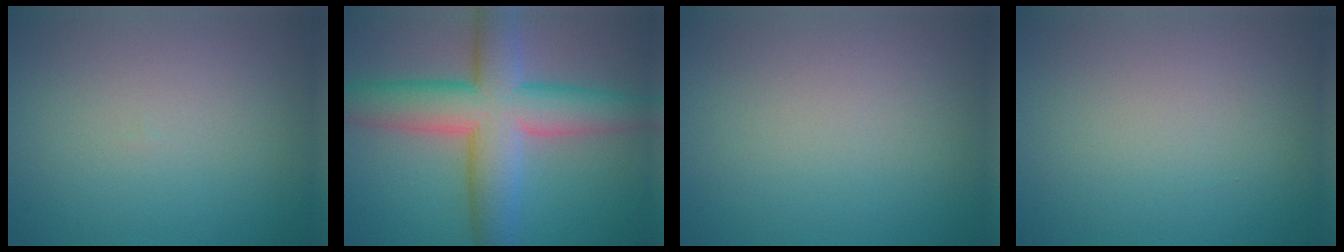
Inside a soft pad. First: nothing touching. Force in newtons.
{"total": 9.5, "press": 9.5, "slide": 0.6}
{"total": 0.0}
{"total": 0.0}